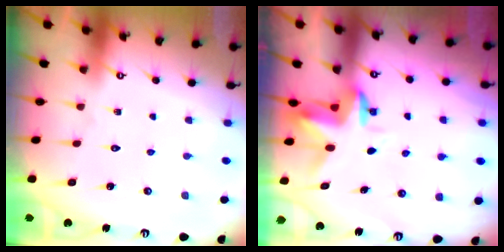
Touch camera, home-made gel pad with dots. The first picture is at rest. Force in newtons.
{"total": 3.3, "press": 3.3, "slide": 0.2}